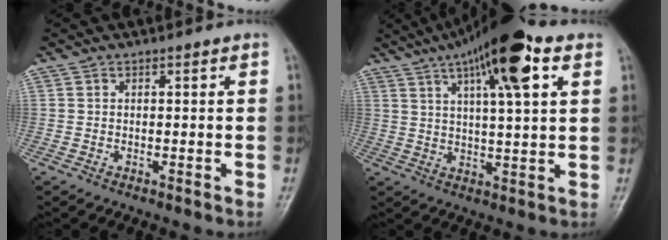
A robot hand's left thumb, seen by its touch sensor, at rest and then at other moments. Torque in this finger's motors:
{"motor_torque": [0.66, 0.74, 1.69, -1.08, 0.35]}